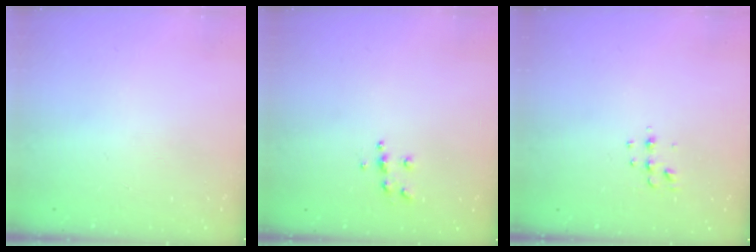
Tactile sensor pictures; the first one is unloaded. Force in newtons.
{"total": 5.5, "press": 5.5, "slide": 0.5}
{"total": 4.9, "press": 4.8, "slide": 1.0}